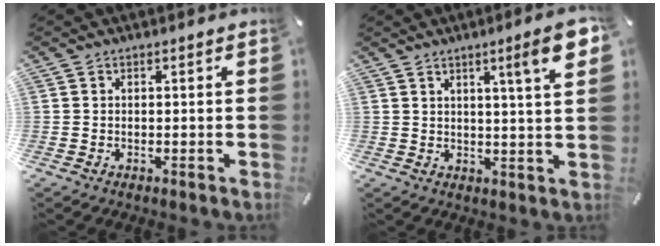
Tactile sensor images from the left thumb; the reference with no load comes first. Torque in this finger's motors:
{"motor_torque": [1.29, 1.16, 0.97, -0.57, 0.29]}